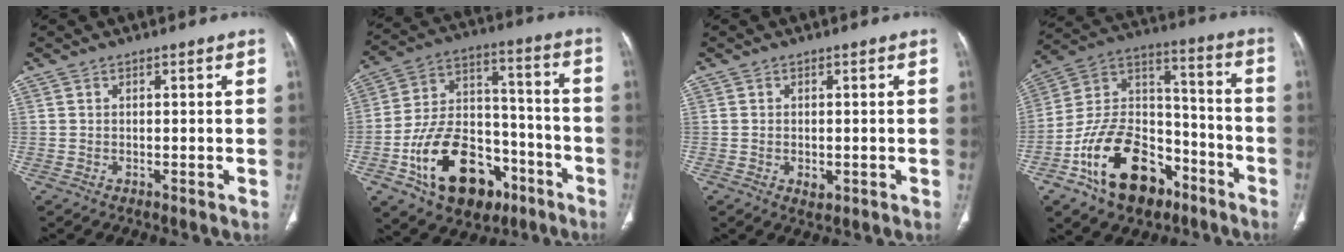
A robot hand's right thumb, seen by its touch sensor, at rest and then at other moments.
{"total": 22.2, "force": [-10.5, 13.8, 13.8], "torque": [-0.207, 0.080, -0.160]}
{"total": 2.1, "force": [-0.6, 1.3, 1.5], "torque": [-0.018, -0.001, -0.004]}
{"total": 21.4, "force": [-11.6, 13.0, 12.5], "torque": [-0.177, 0.091, -0.196]}